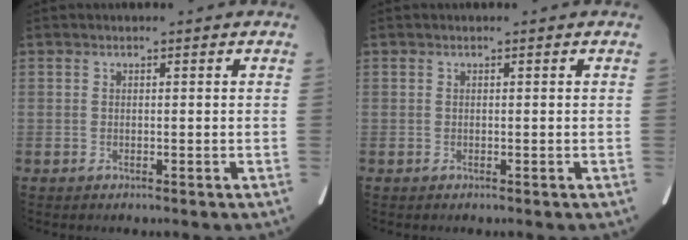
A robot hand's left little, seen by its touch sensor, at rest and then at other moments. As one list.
[{"total": 0.0}]